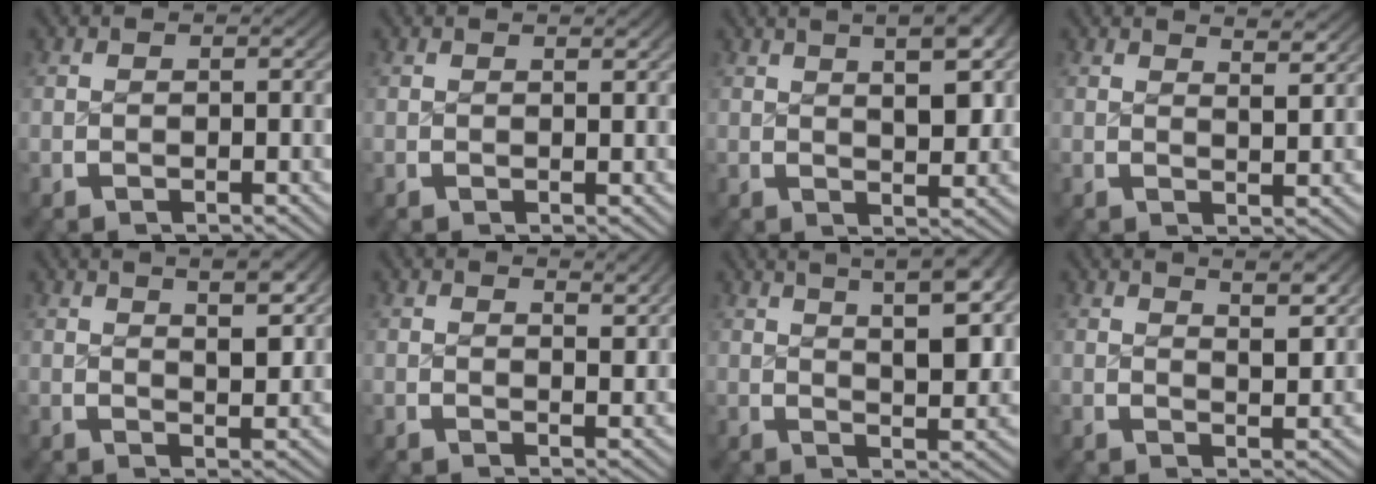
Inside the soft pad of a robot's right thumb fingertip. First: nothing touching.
{"total": 0.6, "force": [0.5, -0.1, 0.2], "torque": [-0.003, -0.001, 0.009]}
{"total": 6.8, "force": [2.8, 2.7, 5.6], "torque": [-0.062, 0.012, 0.040]}
{"total": 2.8, "force": [2.3, 0.4, 1.6], "torque": [-0.018, -0.003, 0.037]}
{"total": 4.8, "force": [2.7, 1.6, 3.7], "torque": [-0.041, 0.005, 0.042]}
{"total": 1.9, "force": [1.6, 0.3, 1.0], "torque": [-0.006, -0.003, 0.025]}
{"total": 9.1, "force": [4.2, 3.8, 7.0], "torque": [-0.080, 0.016, 0.059]}
{"total": 4.1, "force": [2.8, 1.0, 2.8], "torque": [-0.032, 0.002, 0.044]}